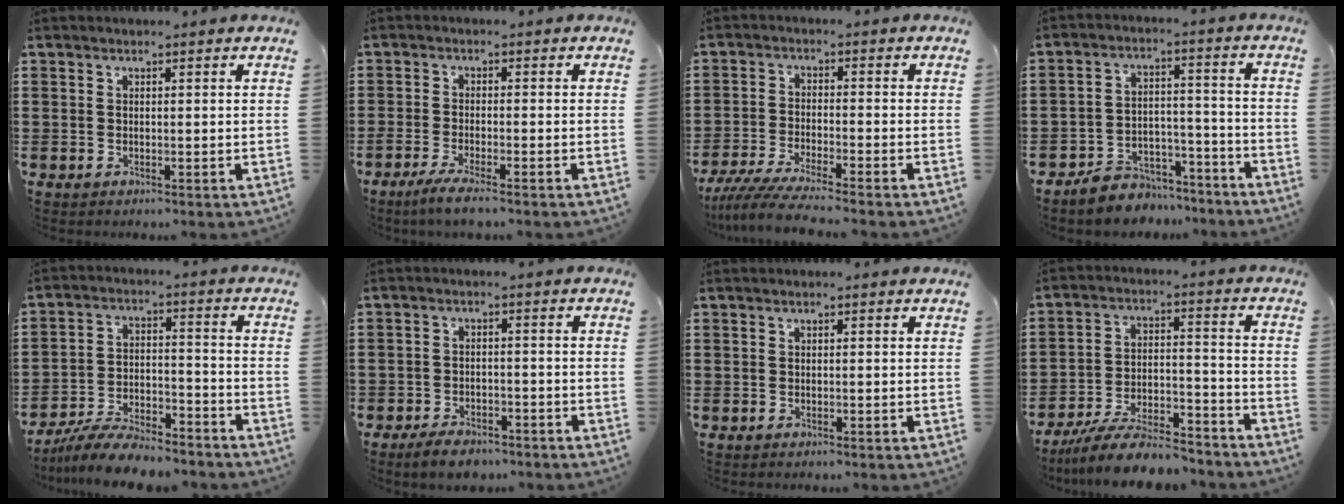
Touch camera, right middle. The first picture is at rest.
{"total": 3.1, "force": [-2.4, -0.1, 1.9], "torque": [-0.039, -0.006, -0.046]}
{"total": 5.4, "force": [-5.0, -0.2, 2.2], "torque": [-0.063, -0.024, -0.103]}
{"total": 5.8, "force": [-5.5, 2.1, 0.1], "torque": [-0.001, 0.020, -0.109]}
{"total": 8.3, "force": [-7.8, 1.1, 2.6], "torque": [-0.041, 0.018, -0.148]}
{"total": 3.6, "force": [-3.3, 1.1, 0.8], "torque": [-0.015, 0.009, -0.067]}
{"total": 0.0}
{"total": 10.1, "force": [-9.1, 1.5, 4.3], "torque": [-0.067, 0.026, -0.172]}